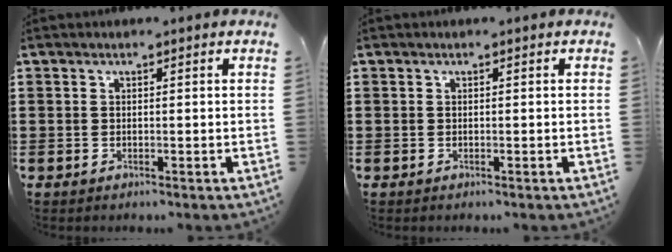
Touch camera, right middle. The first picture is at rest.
{"total": 0.0}